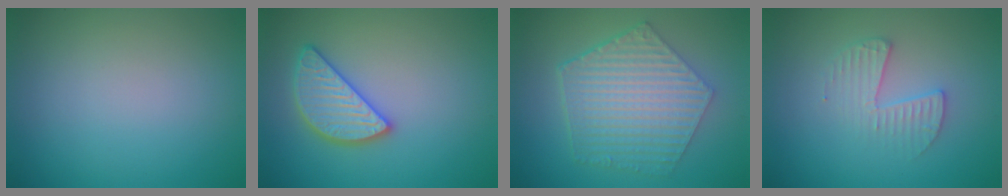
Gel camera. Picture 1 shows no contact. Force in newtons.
{"total": 3.8, "press": 3.7, "slide": 0.7}
{"total": 6.6, "press": 4.9, "slide": 4.4}
{"total": 2.3, "press": 2.3, "slide": 0.3}